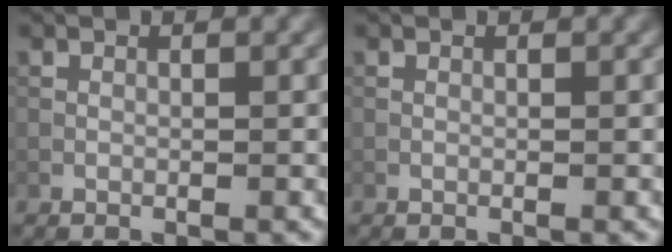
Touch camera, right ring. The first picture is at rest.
{"total": 0.0}